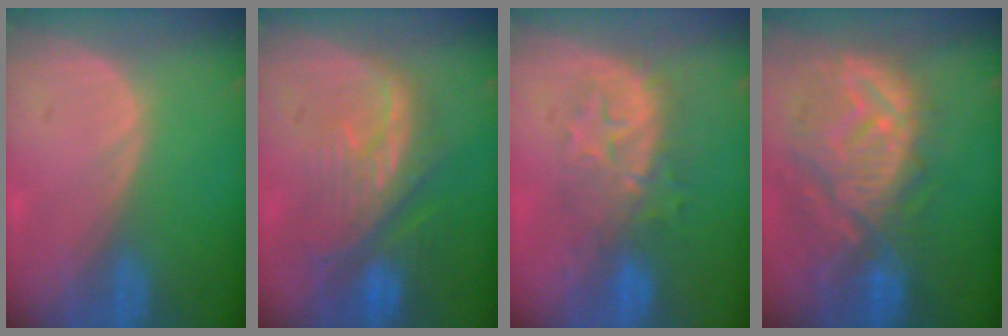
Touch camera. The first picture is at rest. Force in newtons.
{"total": 10.2, "press": 8.9, "slide": 4.9}
{"total": 7.8, "press": 7.6, "slide": 1.7}
{"total": 12.1, "press": 11.0, "slide": 5.2}